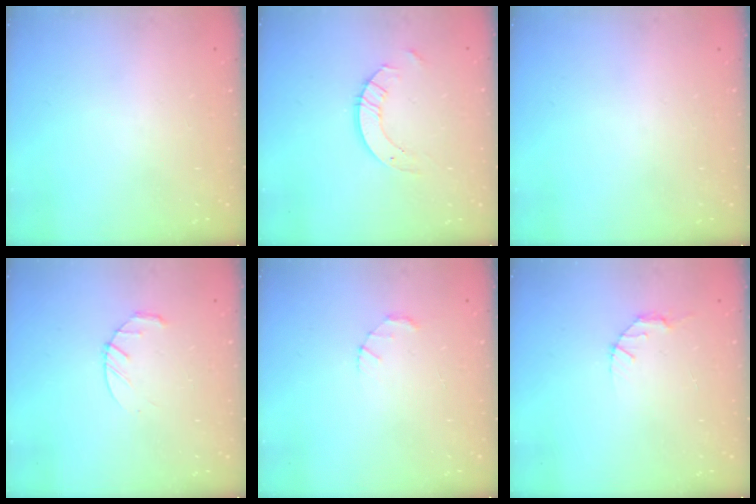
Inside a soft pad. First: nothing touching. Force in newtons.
{"total": 6.1, "press": 6.1, "slide": 0.6}
{"total": 0.0}
{"total": 4.4, "press": 4.4, "slide": 0.7}
{"total": 1.5, "press": 1.5, "slide": 0.3}
{"total": 2.8, "press": 2.8, "slide": 0.4}